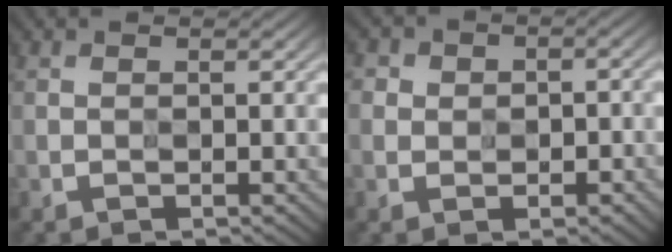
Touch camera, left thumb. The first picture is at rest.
{"total": 3.0, "force": [0.1, 3.0, 0.5], "torque": [-0.005, 0.007, -0.007]}